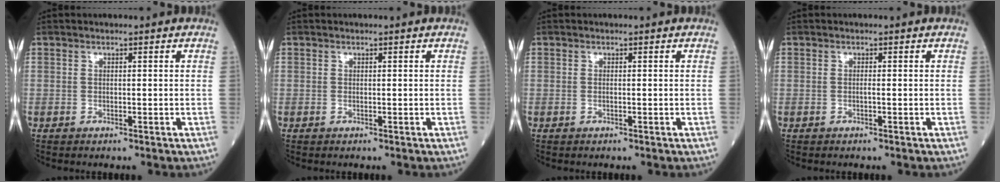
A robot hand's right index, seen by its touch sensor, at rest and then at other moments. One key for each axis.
{"total": 0.0}
{"total": 0.0}
{"total": 0.0}